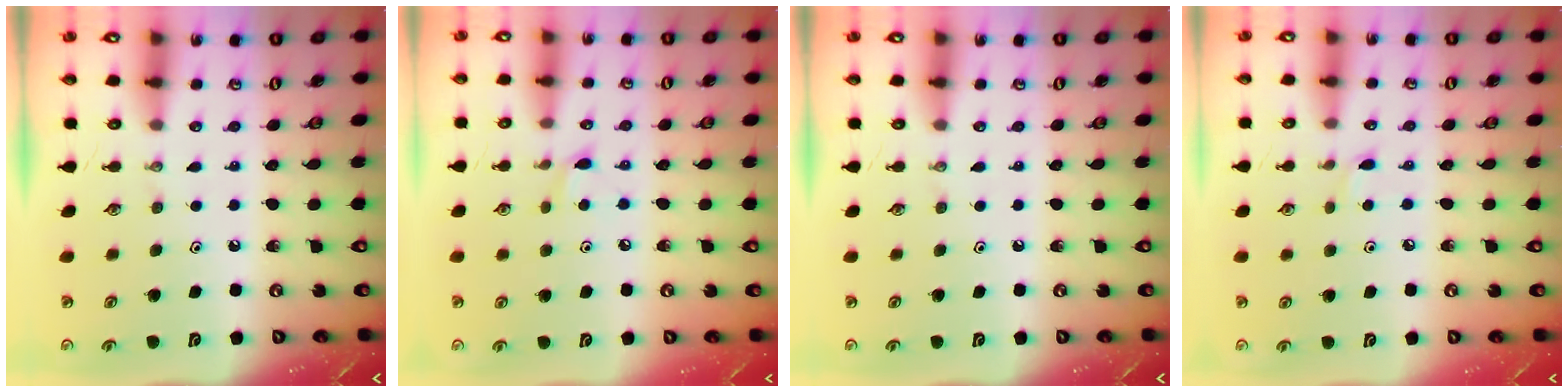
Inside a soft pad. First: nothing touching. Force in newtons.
{"total": 5.8, "press": 5.8, "slide": 0.5}
{"total": 0.0}
{"total": 2.2, "press": 2.1, "slide": 0.3}